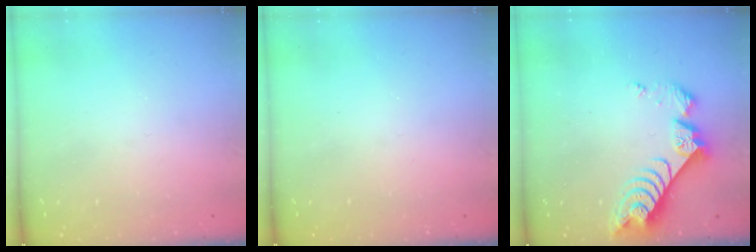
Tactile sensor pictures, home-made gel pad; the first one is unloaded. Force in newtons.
{"total": 0.0}
{"total": 8.3, "press": 8.3, "slide": 0.8}